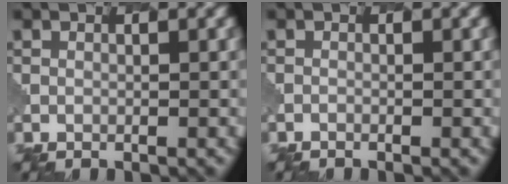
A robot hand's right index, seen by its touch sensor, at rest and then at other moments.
{"total": 0.7, "force": [-0.6, 0.1, 0.2], "torque": [-0.001, 0.003, -0.014]}